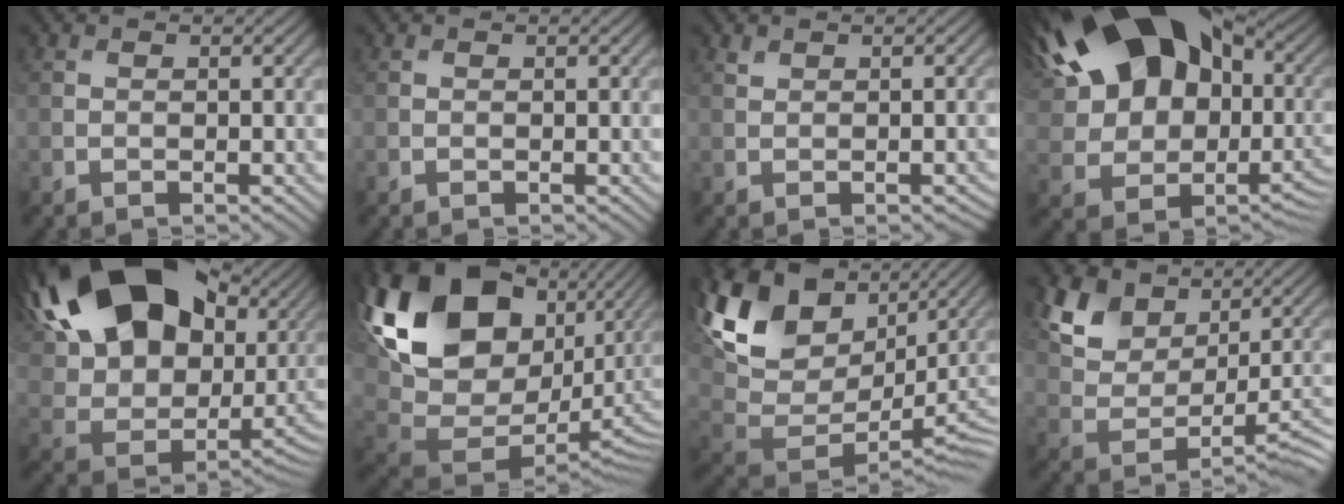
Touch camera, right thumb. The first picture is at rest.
{"total": 0.0}
{"total": 0.5, "force": [0.3, 0.1, 0.4], "torque": [-0.009, 0.000, 0.012]}
{"total": 19.9, "force": [5.6, 13.5, 13.5], "torque": [-0.239, 0.033, 0.104]}
{"total": 22.5, "force": [9.9, 14.3, 14.4], "torque": [-0.291, 0.063, 0.195]}
{"total": 19.5, "force": [7.1, 13.4, 12.3], "torque": [-0.281, 0.011, 0.155]}
{"total": 14.7, "force": [6.4, 8.8, 9.9], "torque": [-0.234, 0.015, 0.135]}
{"total": 6.4, "force": [3.1, 4.3, 3.6], "torque": [-0.068, 0.000, 0.065]}